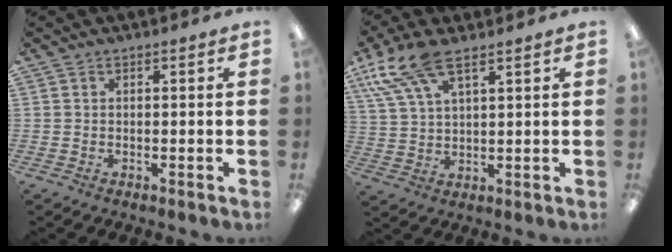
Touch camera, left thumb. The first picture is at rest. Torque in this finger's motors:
{"motor_torque": [0.17, 0.25, -0.19, 0.08, 0.10]}